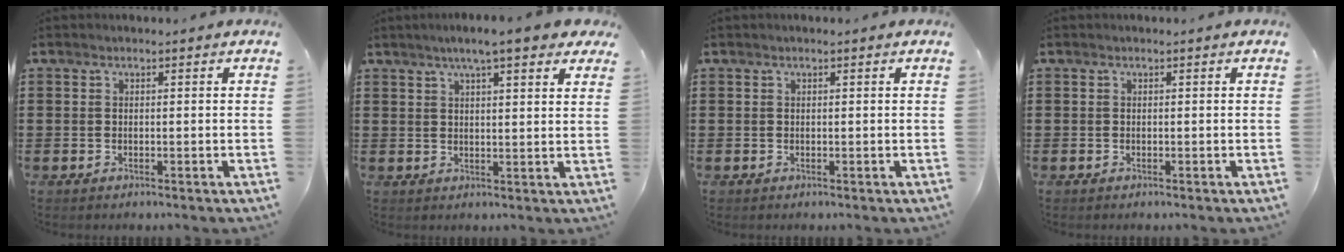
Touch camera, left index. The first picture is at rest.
{"total": 5.5, "force": [4.3, 0.4, 3.5], "torque": [-0.070, -0.002, 0.073]}
{"total": 0.0}
{"total": 0.0}